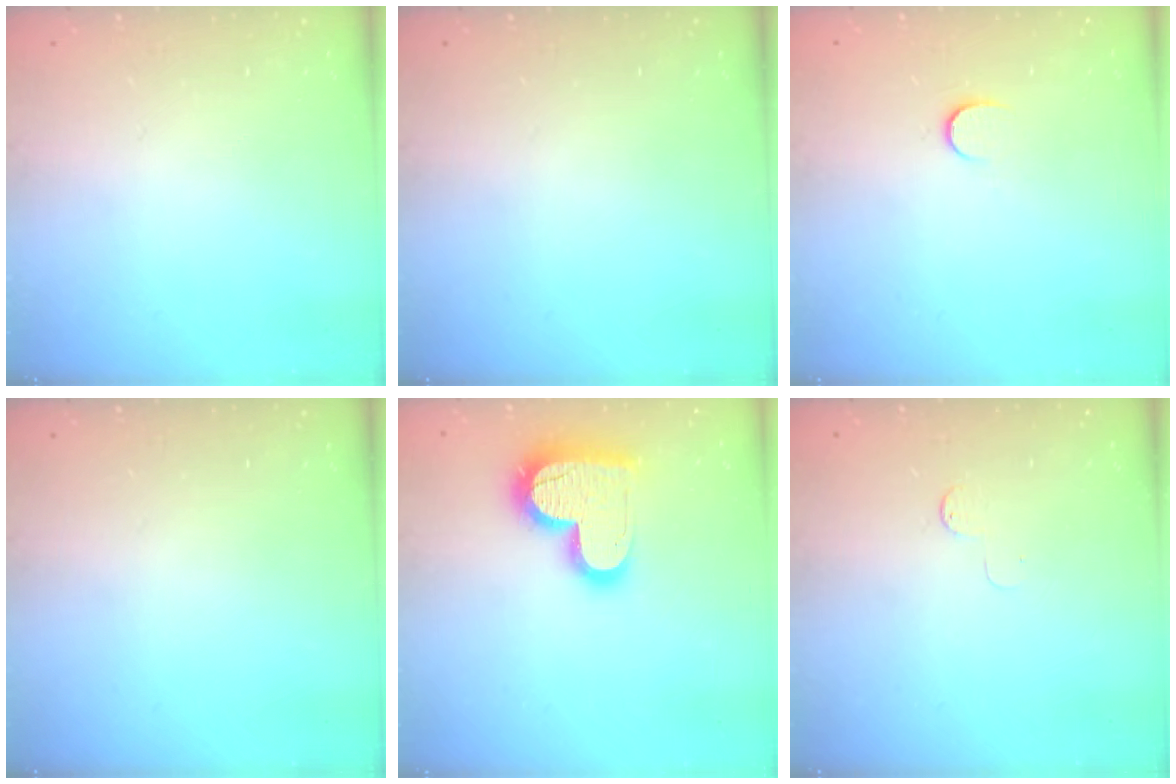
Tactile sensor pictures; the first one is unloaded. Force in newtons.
{"total": 0.0}
{"total": 6.3, "press": 6.3, "slide": 0.5}
{"total": 0.0}
{"total": 16.9, "press": 16.9, "slide": 1.3}
{"total": 2.6, "press": 2.6, "slide": 0.3}